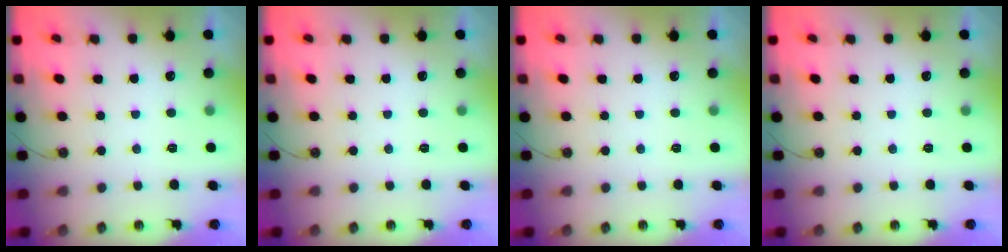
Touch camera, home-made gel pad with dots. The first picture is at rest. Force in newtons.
{"total": 0.0}
{"total": 0.0}
{"total": 0.0}